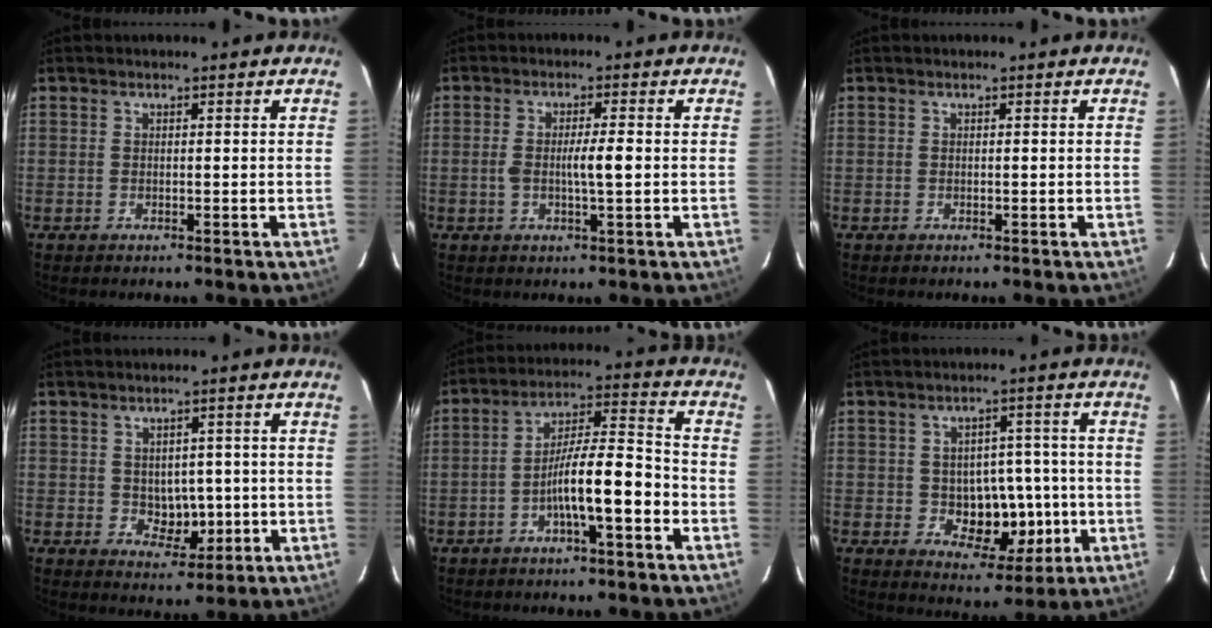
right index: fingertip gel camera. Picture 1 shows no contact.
{"total": 4.1, "force": [-0.3, 0.2, 4.1], "torque": [-0.073, -0.002, -0.006]}
{"total": 0.0}
{"total": 4.8, "force": [-0.3, 3.5, 3.3], "torque": [-0.038, 0.004, 0.008]}
{"total": 10.2, "force": [-3.9, 1.3, 9.3], "torque": [-0.162, 0.024, -0.063]}
{"total": 9.0, "force": [-1.5, 5.9, 6.6], "torque": [-0.082, 0.019, -0.007]}